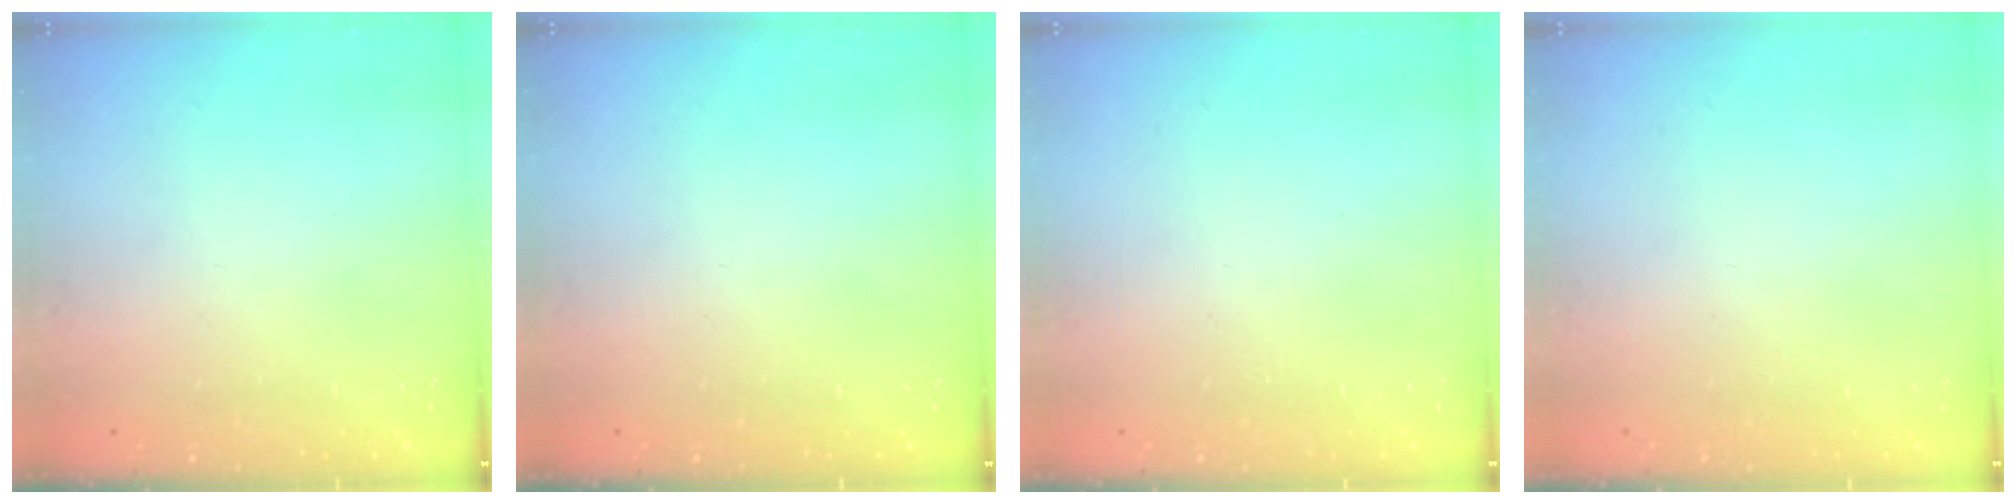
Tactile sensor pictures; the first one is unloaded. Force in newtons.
{"total": 0.0}
{"total": 1.6, "press": 1.6, "slide": 0.1}
{"total": 1.5, "press": 1.5, "slide": 0.1}